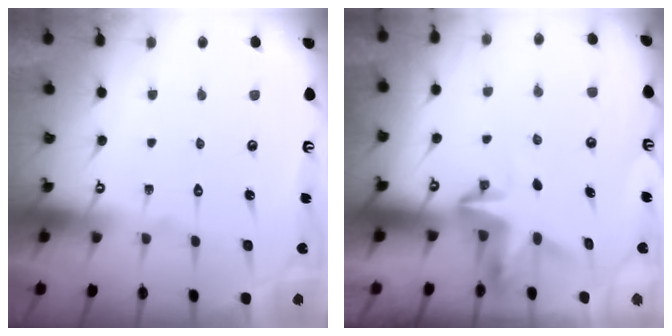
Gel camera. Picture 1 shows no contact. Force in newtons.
{"total": 3.7, "press": 3.6, "slide": 0.3}